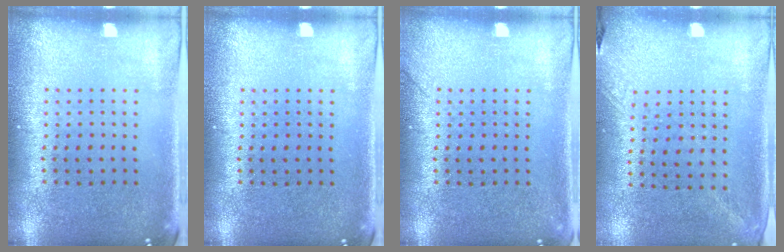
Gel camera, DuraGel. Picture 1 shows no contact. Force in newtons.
{"total": 0.0}
{"total": 0.8, "press": 0.8, "slide": 0.1}
{"total": 1.3, "press": 1.0, "slide": 0.9}